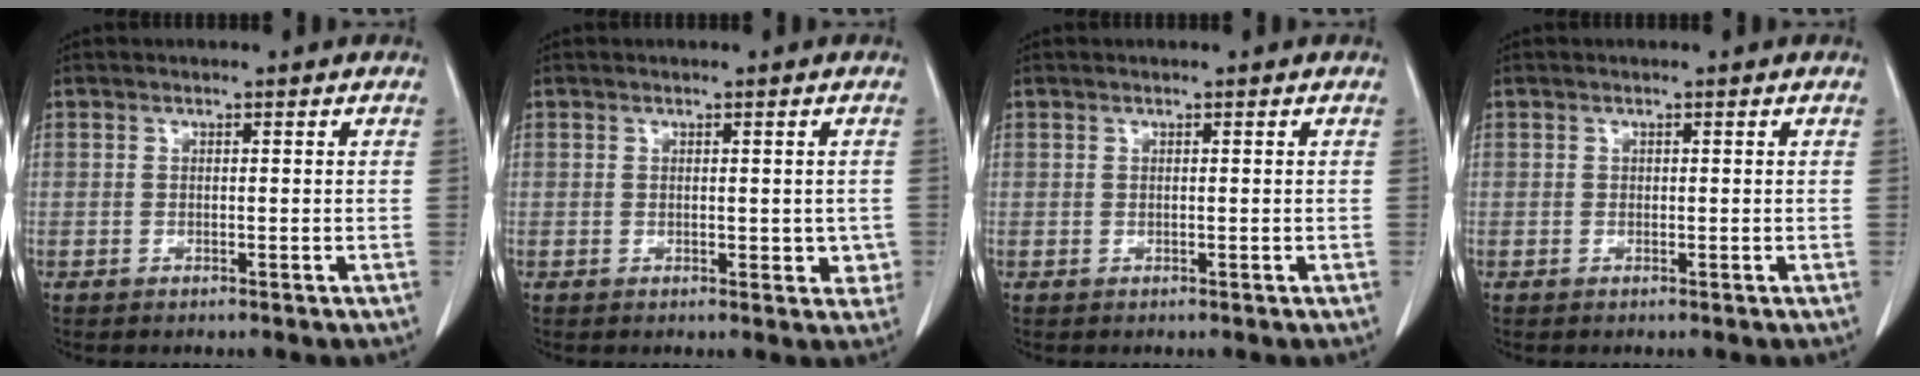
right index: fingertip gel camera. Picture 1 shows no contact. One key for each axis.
{"total": 2.6, "fx": -0.4, "fy": 1.5, "fz": 2.1, "tx": -0.010, "ty": 0.000, "tz": -0.005}
{"total": 0.0}
{"total": 0.0}